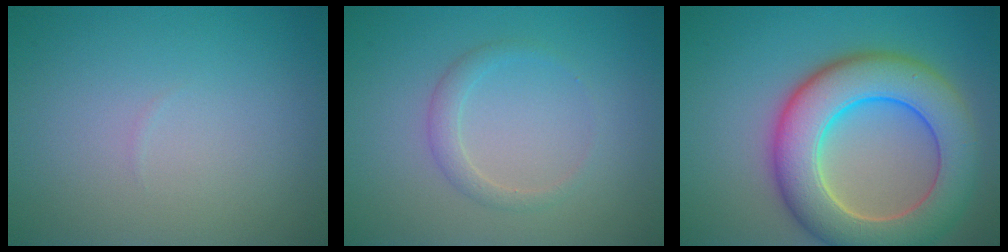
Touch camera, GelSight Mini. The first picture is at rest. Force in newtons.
{"total": 1.6, "press": 1.6, "slide": 0.1}
{"total": 10.0, "press": 10.0, "slide": 0.8}